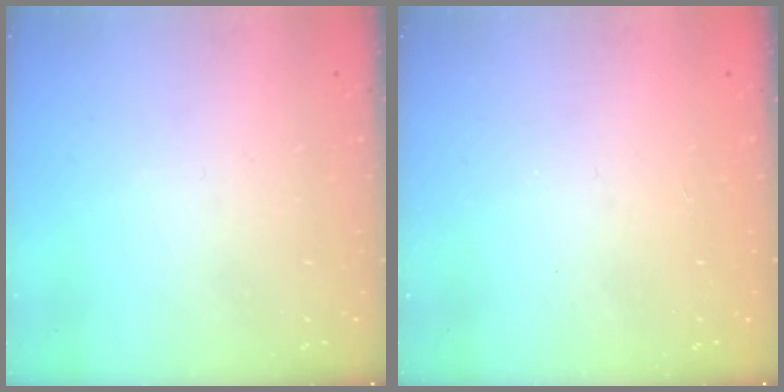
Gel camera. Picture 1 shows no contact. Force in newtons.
{"total": 1.5, "press": 1.2, "slide": 0.9}